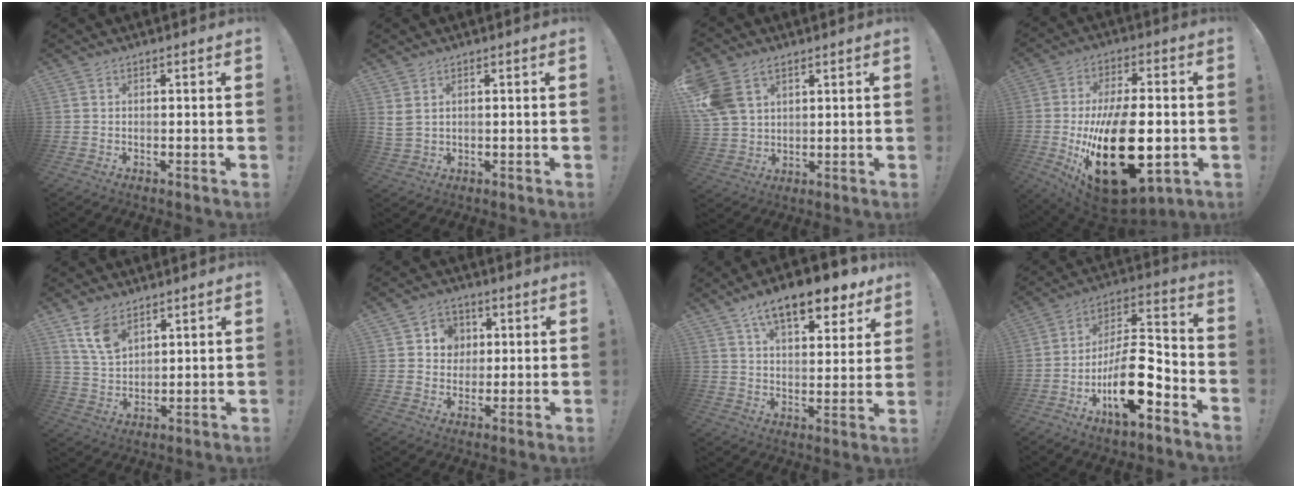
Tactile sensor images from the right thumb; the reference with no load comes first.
{"total": 3.0, "force": [1.8, 1.5, 1.9], "torque": [-0.041, -0.002, 0.037]}
{"total": 9.8, "force": [5.1, 6.9, 4.7], "torque": [-0.099, -0.013, 0.104]}
{"total": 29.2, "force": [-4.5, 14.9, 24.7], "torque": [-0.427, 0.001, -0.051]}
{"total": 9.0, "force": [6.0, 4.9, 4.7], "torque": [-0.093, -0.022, 0.118]}
{"total": 6.9, "force": [1.6, 6.6, 1.6], "torque": [-0.025, -0.007, 0.033]}
{"total": 14.2, "force": [9.4, 5.3, 9.3], "torque": [-0.137, -0.058, 0.156]}
{"total": 17.9, "force": [-8.1, 7.0, 14.4], "torque": [-0.253, 0.048, -0.128]}